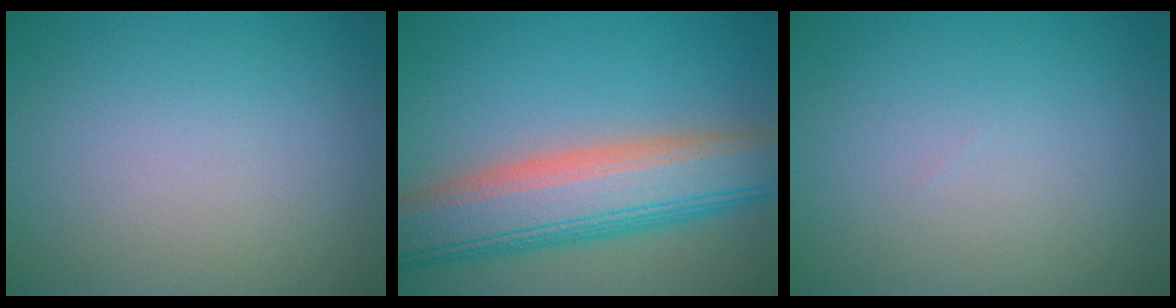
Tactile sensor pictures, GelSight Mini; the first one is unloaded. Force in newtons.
{"total": 10.0, "press": 10.0, "slide": 0.5}
{"total": 0.0}